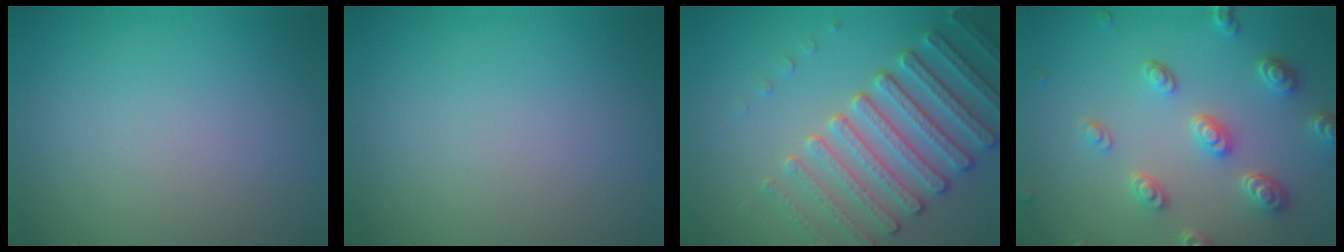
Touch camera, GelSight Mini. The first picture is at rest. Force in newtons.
{"total": 0.0}
{"total": 5.6, "press": 5.1, "slide": 2.2}
{"total": 4.5, "press": 3.6, "slide": 2.7}